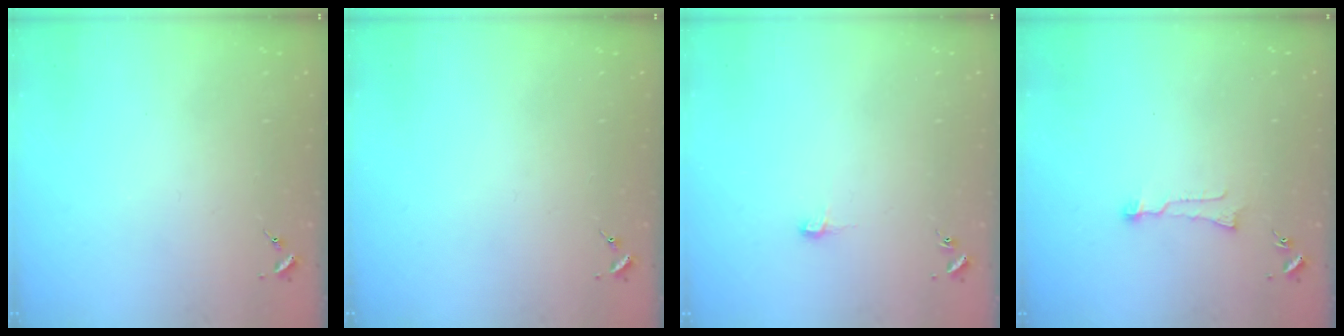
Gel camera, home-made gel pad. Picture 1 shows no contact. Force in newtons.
{"total": 0.0}
{"total": 4.1, "press": 4.1, "slide": 0.4}
{"total": 6.5, "press": 6.5, "slide": 0.4}